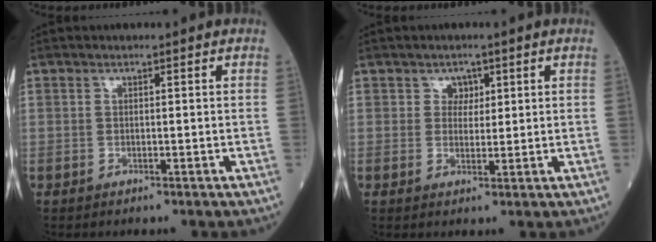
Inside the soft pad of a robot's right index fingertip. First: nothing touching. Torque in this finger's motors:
{"motor_torque": [-0.01, 0.00, -0.01, 0.01]}